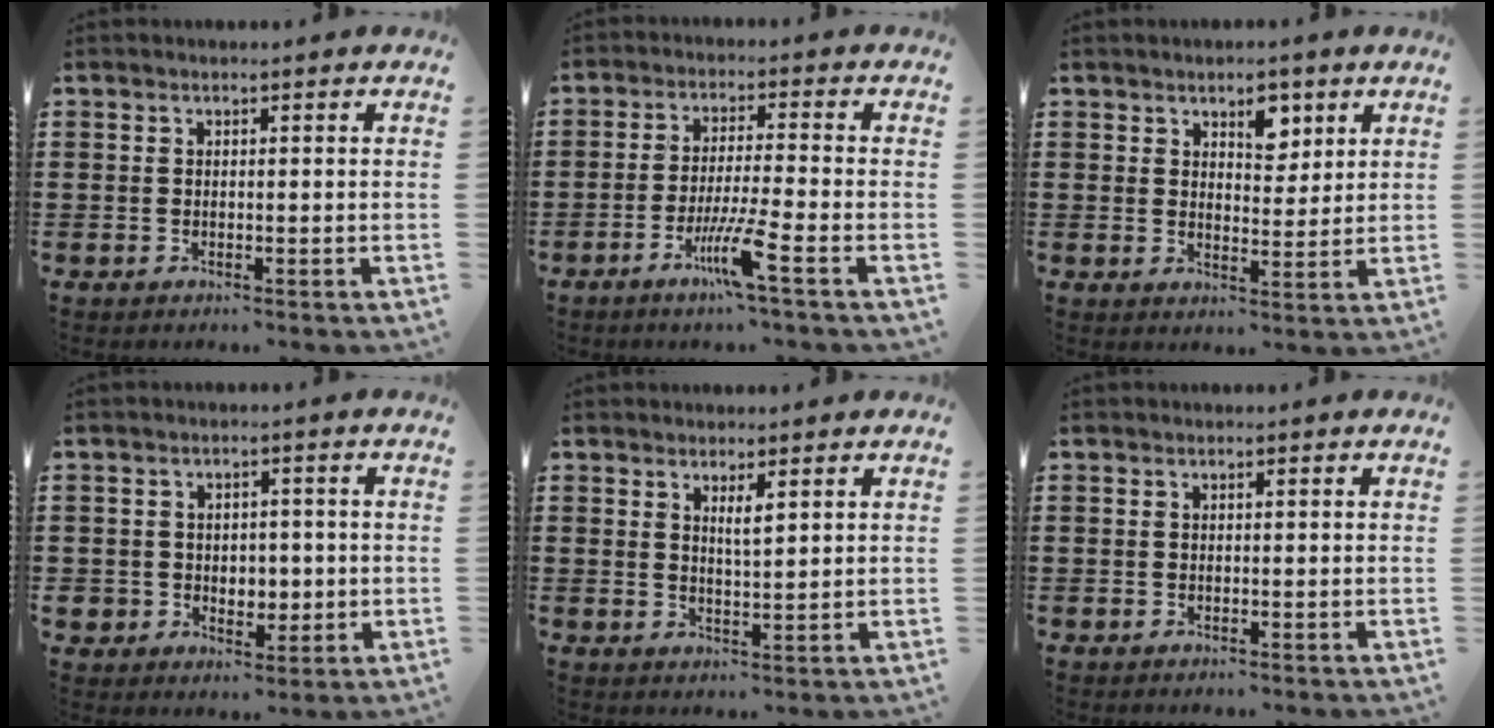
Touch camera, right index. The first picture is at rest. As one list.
[{"total": 6.9, "force": [-3.8, -0.2, 5.8], "torque": [-0.112, -0.011, -0.070]}, {"total": 4.9, "force": [3.1, 2.7, 2.6], "torque": [-0.039, 0.004, 0.052]}, {"total": 3.8, "force": [-0.1, 3.6, 1.0], "torque": [-0.036, 0.013, -0.007]}, {"total": 2.4, "force": [1.4, 0.5, 2.0], "torque": [-0.040, 0.002, 0.023]}, {"total": 0.5, "force": [0.2, 0.2, 0.4], "torque": [-0.009, 0.001, 0.003]}]